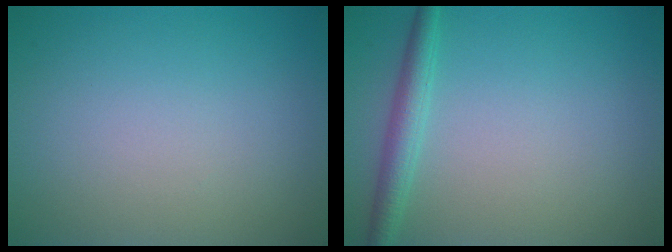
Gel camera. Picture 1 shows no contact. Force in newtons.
{"total": 2.3, "press": 2.3, "slide": 0.1}